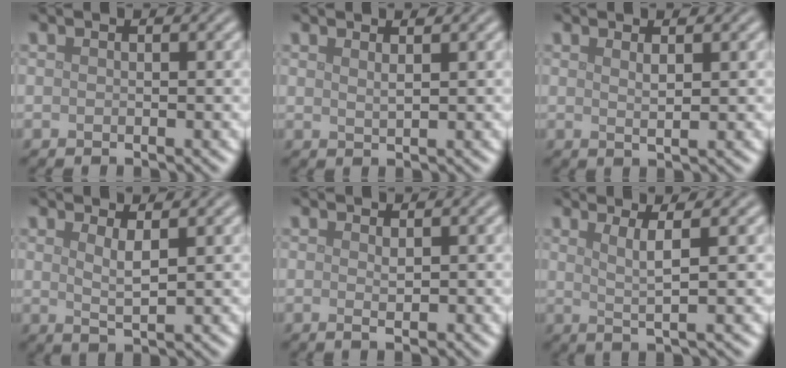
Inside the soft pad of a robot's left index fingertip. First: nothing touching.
{"total": 1.0, "force": [0.8, 0.2, 0.6], "torque": [-0.006, 0.000, 0.013]}
{"total": 1.4, "force": [0.7, 0.3, 1.2], "torque": [-0.018, 0.000, 0.010]}
{"total": 2.1, "force": [1.0, 0.5, 1.8], "torque": [-0.030, -0.007, 0.019]}
{"total": 1.1, "force": [0.1, 0.1, 1.1], "torque": [-0.020, -0.003, 0.001]}
{"total": 3.1, "force": [1.1, 0.4, 2.8], "torque": [-0.051, -0.002, 0.021]}